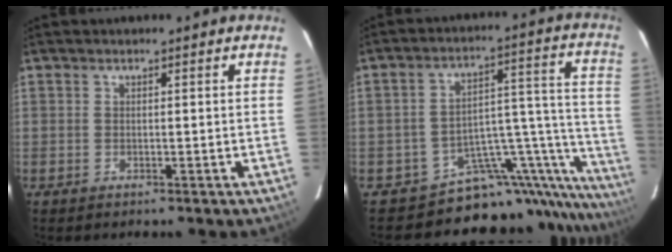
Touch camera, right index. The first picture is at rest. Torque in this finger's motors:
{"motor_torque": [0.74, -0.90, 0.15, -0.07]}